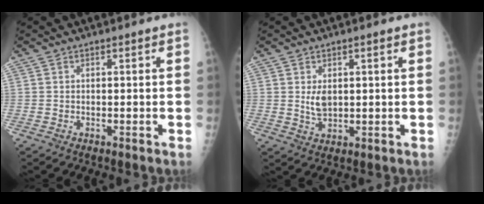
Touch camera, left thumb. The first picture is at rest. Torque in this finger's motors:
{"motor_torque": [0.65, 0.70, 0.47, -0.03, 0.00]}